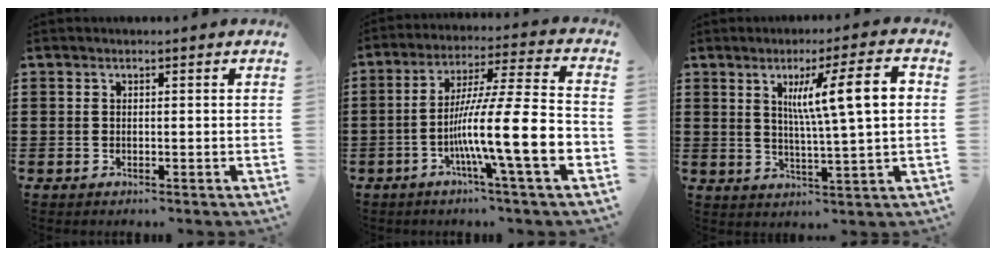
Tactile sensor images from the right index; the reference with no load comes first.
{"total": 14.7, "force": [-4.1, 1.4, 14.0], "torque": [-0.248, -0.011, -0.075]}
{"total": 10.3, "force": [2.6, 1.0, 9.9], "torque": [-0.174, 0.000, 0.033]}